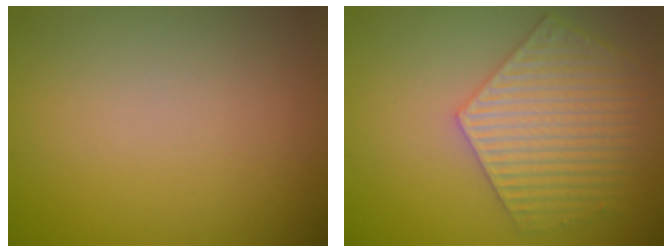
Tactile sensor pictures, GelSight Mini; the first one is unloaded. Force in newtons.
{"total": 5.9, "press": 4.6, "slide": 3.6}